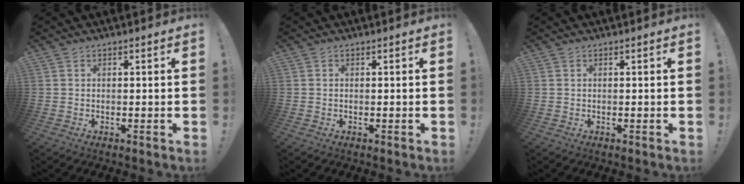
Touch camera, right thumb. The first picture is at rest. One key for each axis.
{"total": 0.0}
{"total": 0.0}